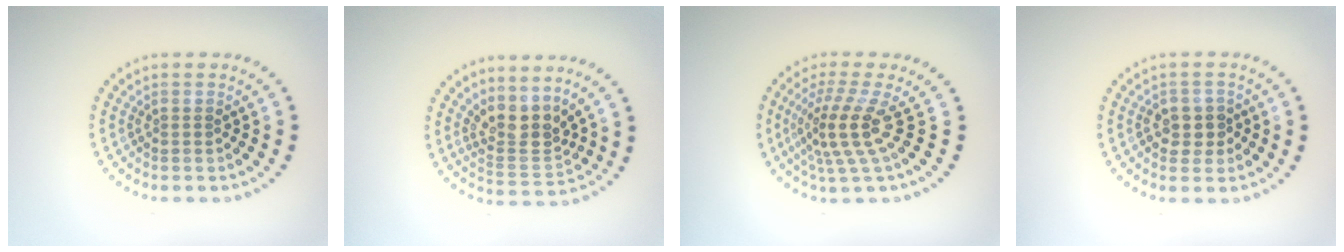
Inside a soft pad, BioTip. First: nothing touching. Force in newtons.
{"total": 3.3, "press": 2.5, "slide": 2.2}
{"total": 4.0, "press": 2.8, "slide": 2.9}
{"total": 2.5, "press": 2.4, "slide": 0.4}